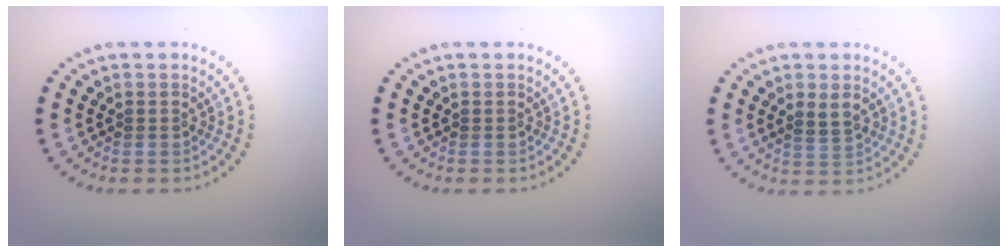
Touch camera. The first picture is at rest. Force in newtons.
{"total": 0.0}
{"total": 2.0, "press": 1.9, "slide": 0.4}